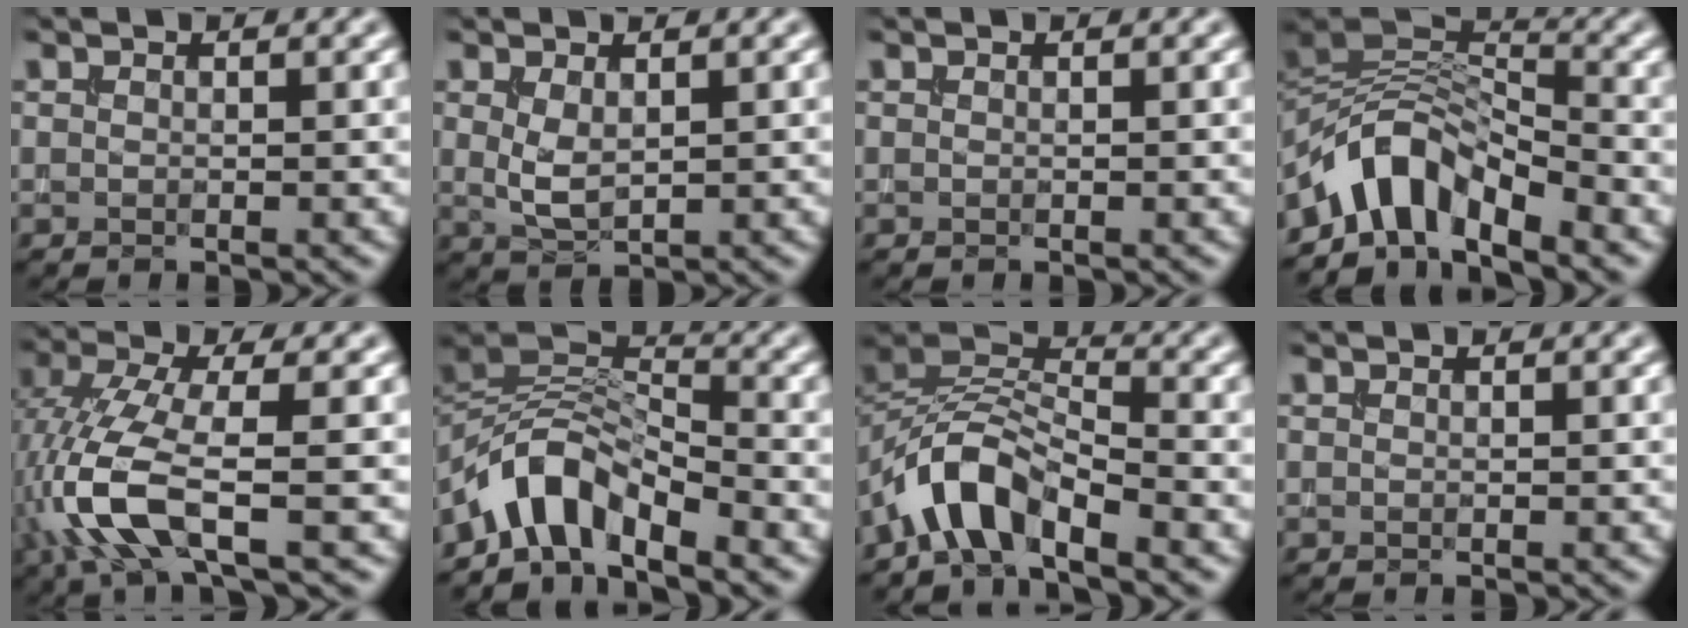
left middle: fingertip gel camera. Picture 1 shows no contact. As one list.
[{"total": 2.2, "force": [0.5, 1.1, 1.9], "torque": [-0.047, -0.002, 0.015]}, {"total": 0.0}, {"total": 6.3, "force": [-4.7, 2.7, 3.2], "torque": [-0.039, 0.005, -0.099]}, {"total": 6.9, "force": [-2.3, 2.1, 6.2], "torque": [-0.155, 0.002, -0.054]}, {"total": 5.5, "force": [-4.3, 2.1, 2.7], "torque": [-0.039, 0.006, -0.092]}, {"total": 5.2, "force": [-3.7, 1.8, 3.1], "torque": [-0.051, 0.013, -0.078]}, {"total": 0.0}]